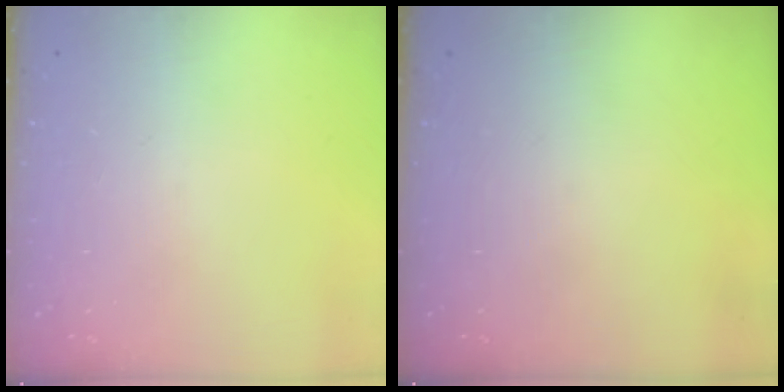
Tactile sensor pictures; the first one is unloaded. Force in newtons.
{"total": 0.0}